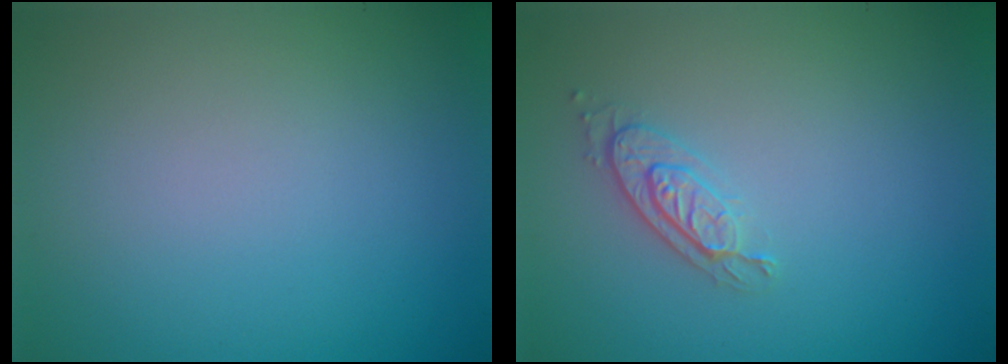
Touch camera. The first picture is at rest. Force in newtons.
{"total": 2.1, "press": 1.9, "slide": 0.8}